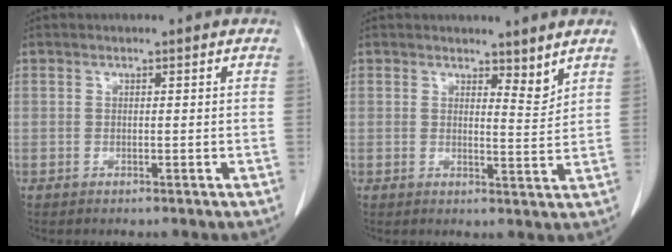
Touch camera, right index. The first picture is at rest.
{"total": 3.2, "force": [2.8, 0.9, 1.2], "torque": [-0.014, -0.016, 0.040]}